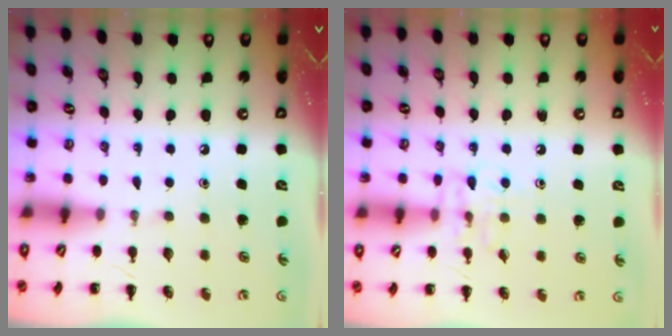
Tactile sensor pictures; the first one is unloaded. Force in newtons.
{"total": 7.4, "press": 7.4, "slide": 0.5}